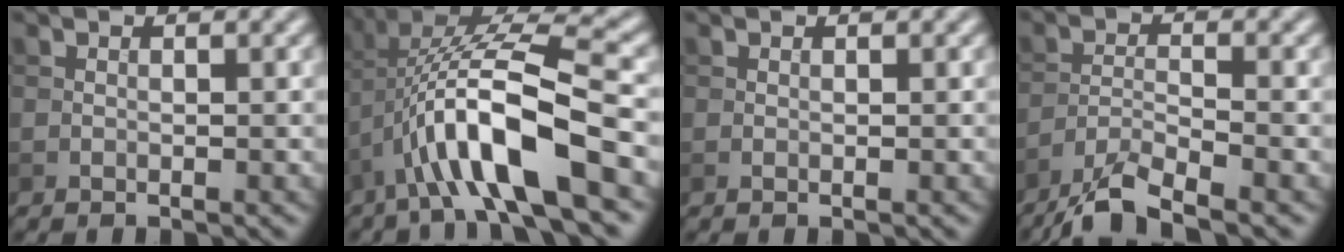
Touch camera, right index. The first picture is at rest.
{"total": 10.6, "force": [-3.1, 3.0, 9.7], "torque": [-0.183, 0.015, -0.057]}
{"total": 0.0}
{"total": 5.9, "force": [-4.7, 1.0, 3.3], "torque": [-0.060, -0.006, -0.095]}